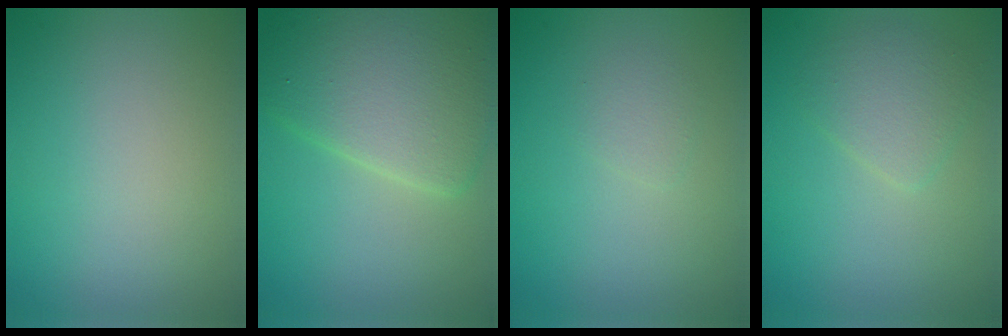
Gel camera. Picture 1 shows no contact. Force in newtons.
{"total": 7.6, "press": 7.6, "slide": 0.3}
{"total": 1.0, "press": 1.0, "slide": 0.1}
{"total": 2.4, "press": 2.4, "slide": 0.1}